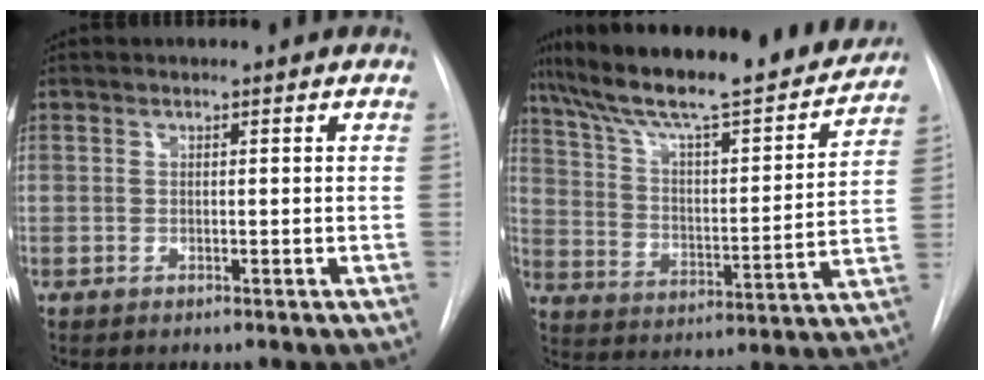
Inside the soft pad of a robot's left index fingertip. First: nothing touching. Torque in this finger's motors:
{"motor_torque": [0.09, -1.07, 0.38, 0.16]}